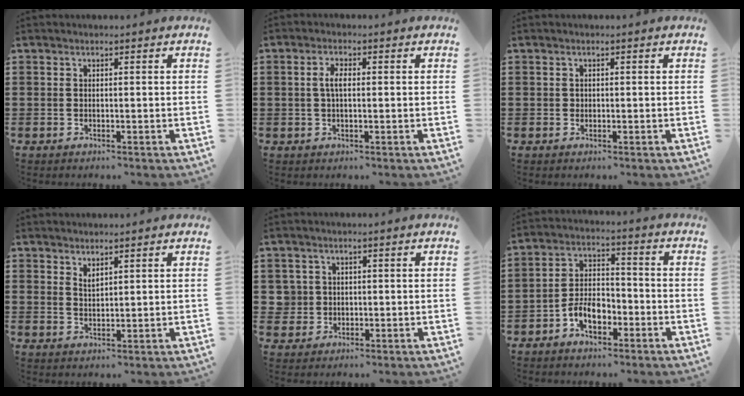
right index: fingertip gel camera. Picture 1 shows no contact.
{"total": 2.8, "force": [0.1, 1.2, 2.5], "torque": [-0.057, 0.003, -0.002]}
{"total": 0.5, "force": [0.1, 0.5, 0.1], "torque": [-0.002, 0.004, 0.002]}
{"total": 1.6, "force": [1.5, 0.5, 0.2], "torque": [-0.006, 0.004, 0.028]}
{"total": 2.4, "force": [0.0, 2.4, 0.2], "torque": [-0.026, 0.004, -0.004]}
{"total": 5.8, "force": [-3.3, 3.2, 3.5], "torque": [-0.077, 0.007, -0.063]}